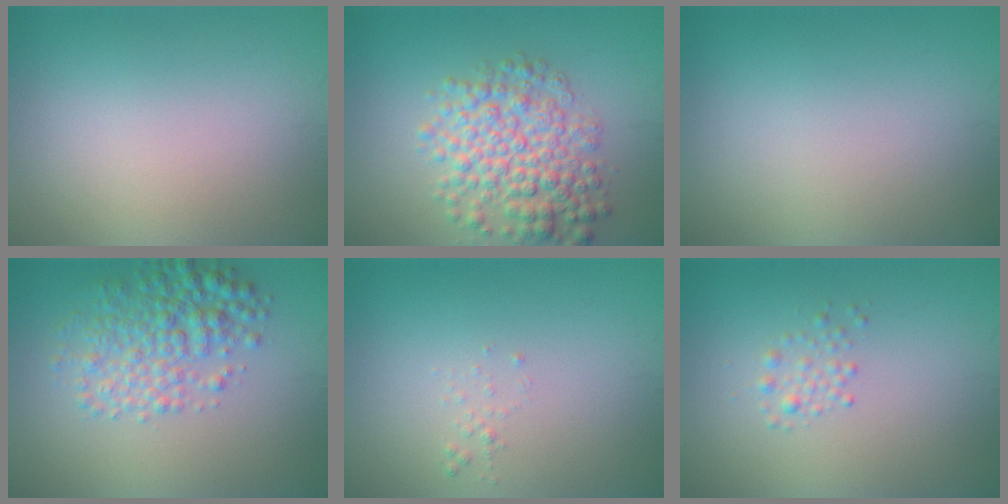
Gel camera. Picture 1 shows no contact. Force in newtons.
{"total": 6.1, "press": 6.1, "slide": 0.1}
{"total": 0.0}
{"total": 4.7, "press": 4.7, "slide": 0.1}
{"total": 0.6, "press": 0.6, "slide": 0.1}
{"total": 1.3, "press": 1.3, "slide": 0.1}